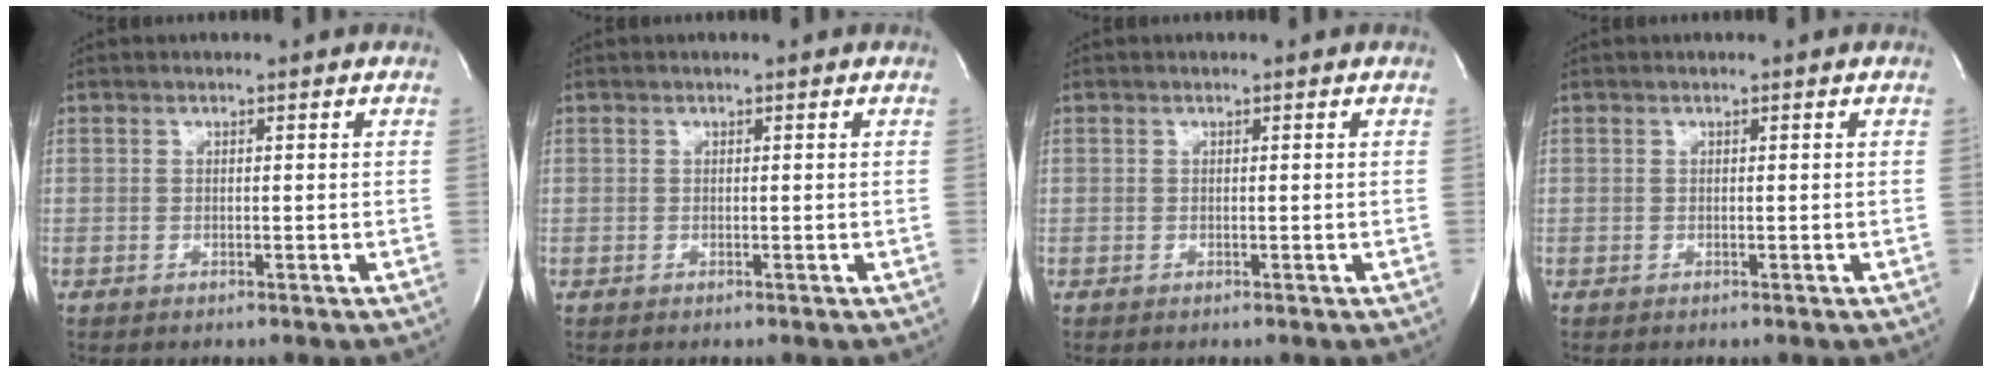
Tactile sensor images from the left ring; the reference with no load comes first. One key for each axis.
{"total": 0.0}
{"total": 0.0}
{"total": 0.0}